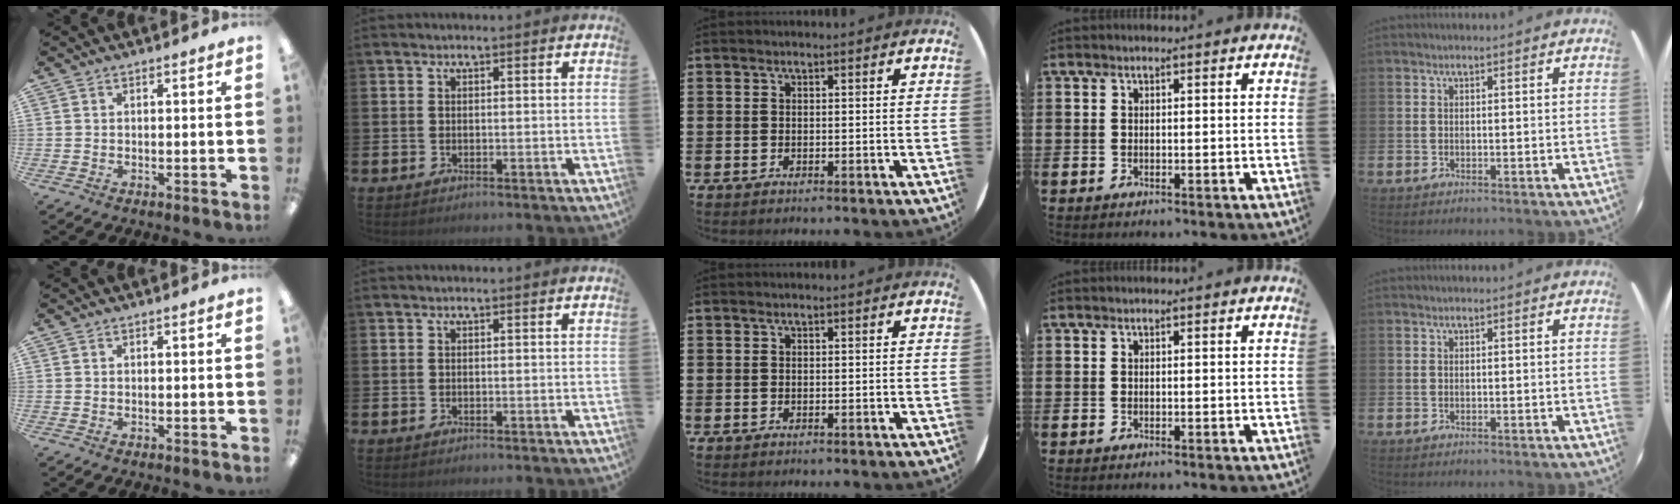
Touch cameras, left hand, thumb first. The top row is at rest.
{}